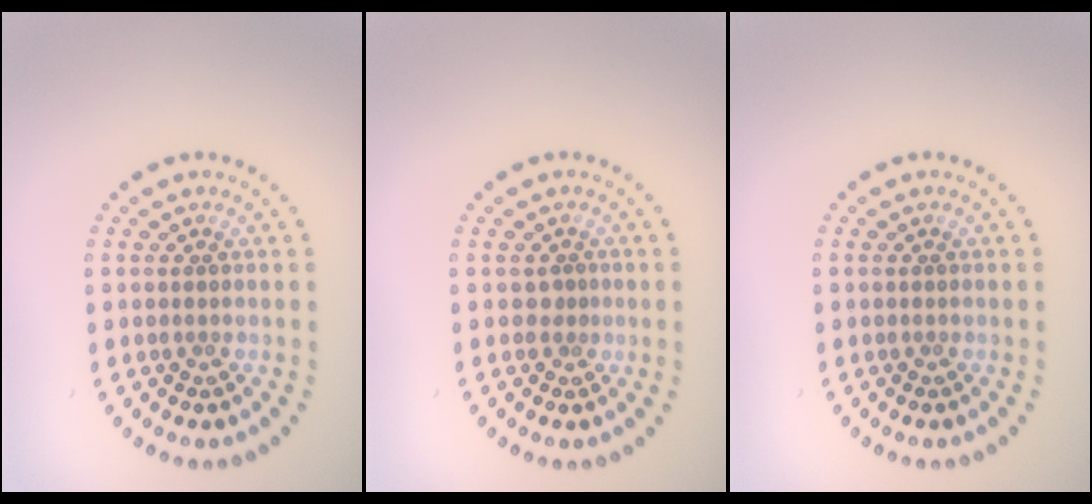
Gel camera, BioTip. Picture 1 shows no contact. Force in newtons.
{"total": 0.7, "press": 0.4, "slide": 0.6}
{"total": 0.0}